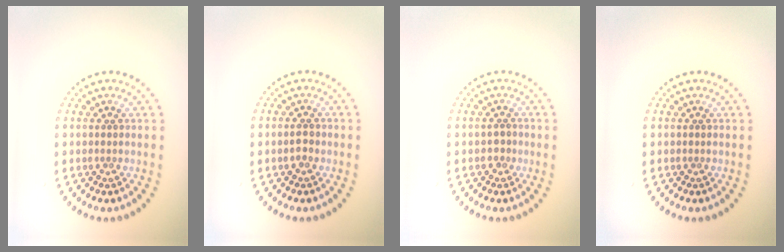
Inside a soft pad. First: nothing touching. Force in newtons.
{"total": 1.1, "press": 1.0, "slide": 0.2}
{"total": 1.0, "press": 0.9, "slide": 0.3}
{"total": 0.0}